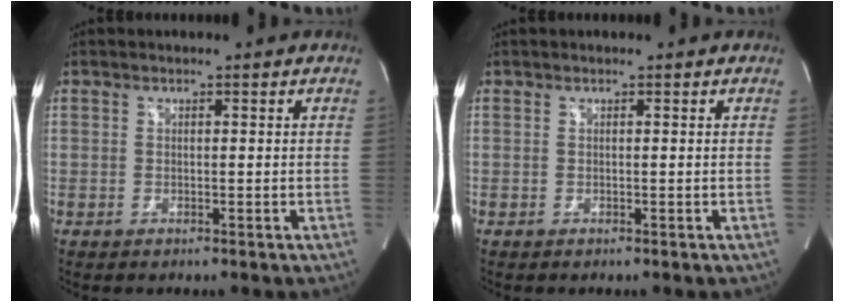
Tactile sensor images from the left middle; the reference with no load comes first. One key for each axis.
{"total": 0.0}